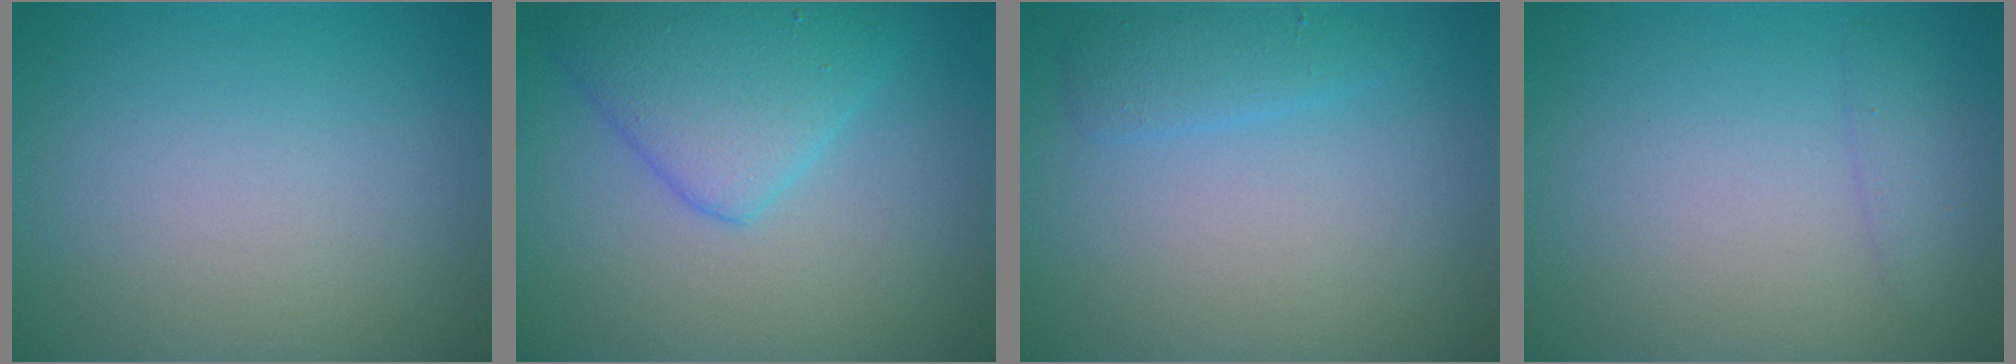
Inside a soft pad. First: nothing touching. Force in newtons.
{"total": 5.0, "press": 5.0, "slide": 0.2}
{"total": 1.8, "press": 1.8, "slide": 0.2}
{"total": 1.3, "press": 1.3, "slide": 0.0}